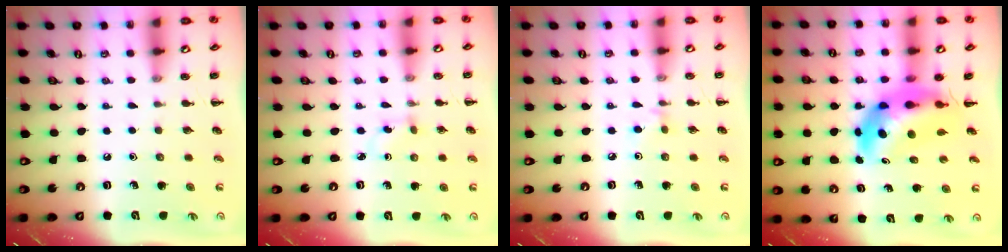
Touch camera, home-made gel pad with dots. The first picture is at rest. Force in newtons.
{"total": 1.9, "press": 1.6, "slide": 0.9}
{"total": 2.7, "press": 2.5, "slide": 1.0}
{"total": 7.9, "press": 7.6, "slide": 2.4}